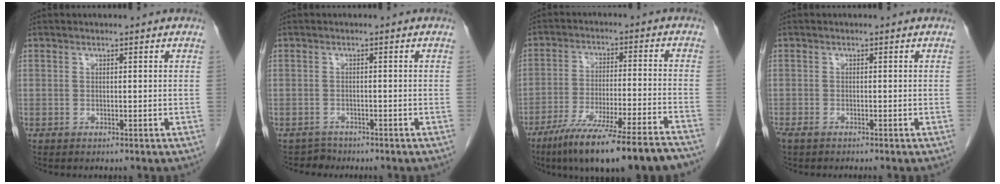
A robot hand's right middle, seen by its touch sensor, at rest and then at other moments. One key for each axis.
{"total": 1.5, "fx": -1.2, "fy": 0.4, "fz": -0.8, "tx": 0.015, "ty": -0.002, "tz": -0.023}
{"total": 20.2, "fx": -16.2, "fy": 0.2, "fz": 12.1, "tx": -0.147, "ty": -0.033, "tz": -0.250}
{"total": 1.8, "fx": -1.4, "fy": 0.5, "fz": 1.0, "tx": -0.020, "ty": -0.005, "tz": -0.023}